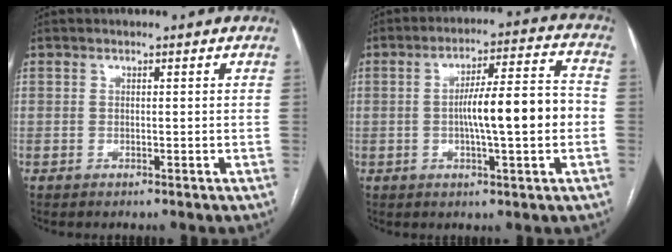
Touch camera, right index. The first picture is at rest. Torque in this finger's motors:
{"motor_torque": [1.43, -0.24, 0.77, 0.18]}